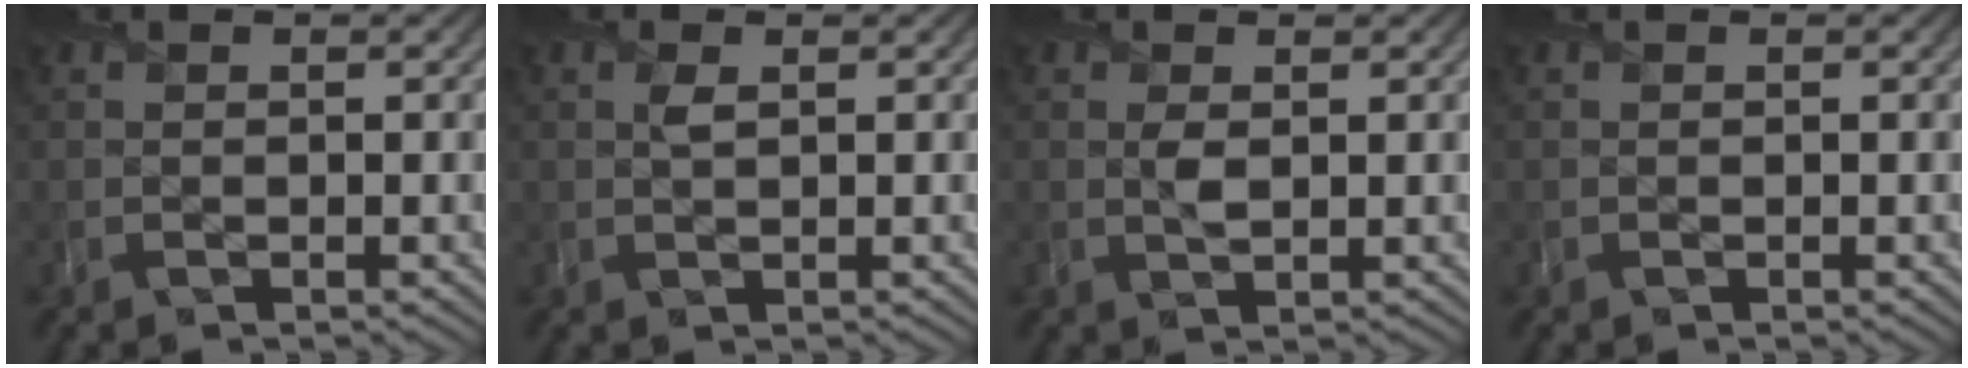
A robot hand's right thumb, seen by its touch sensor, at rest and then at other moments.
{"total": 1.4, "force": [0.4, 0.7, 1.1], "torque": [-0.027, -0.003, 0.008]}
{"total": 1.5, "force": [0.3, 0.8, 1.3], "torque": [-0.030, -0.005, 0.006]}
{"total": 0.0}